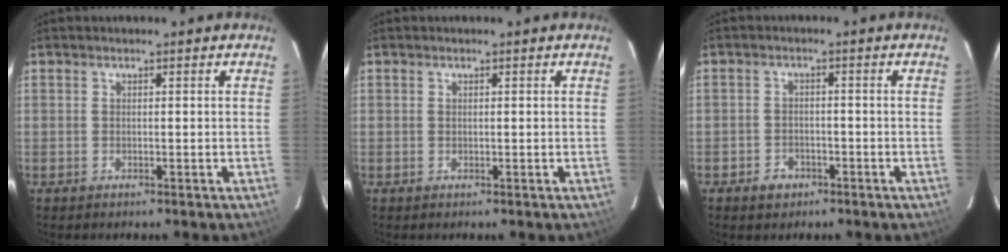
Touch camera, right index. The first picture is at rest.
{"total": 0.0}
{"total": 3.8, "force": [-2.3, 2.8, 0.9], "torque": [-0.030, 0.009, -0.035]}